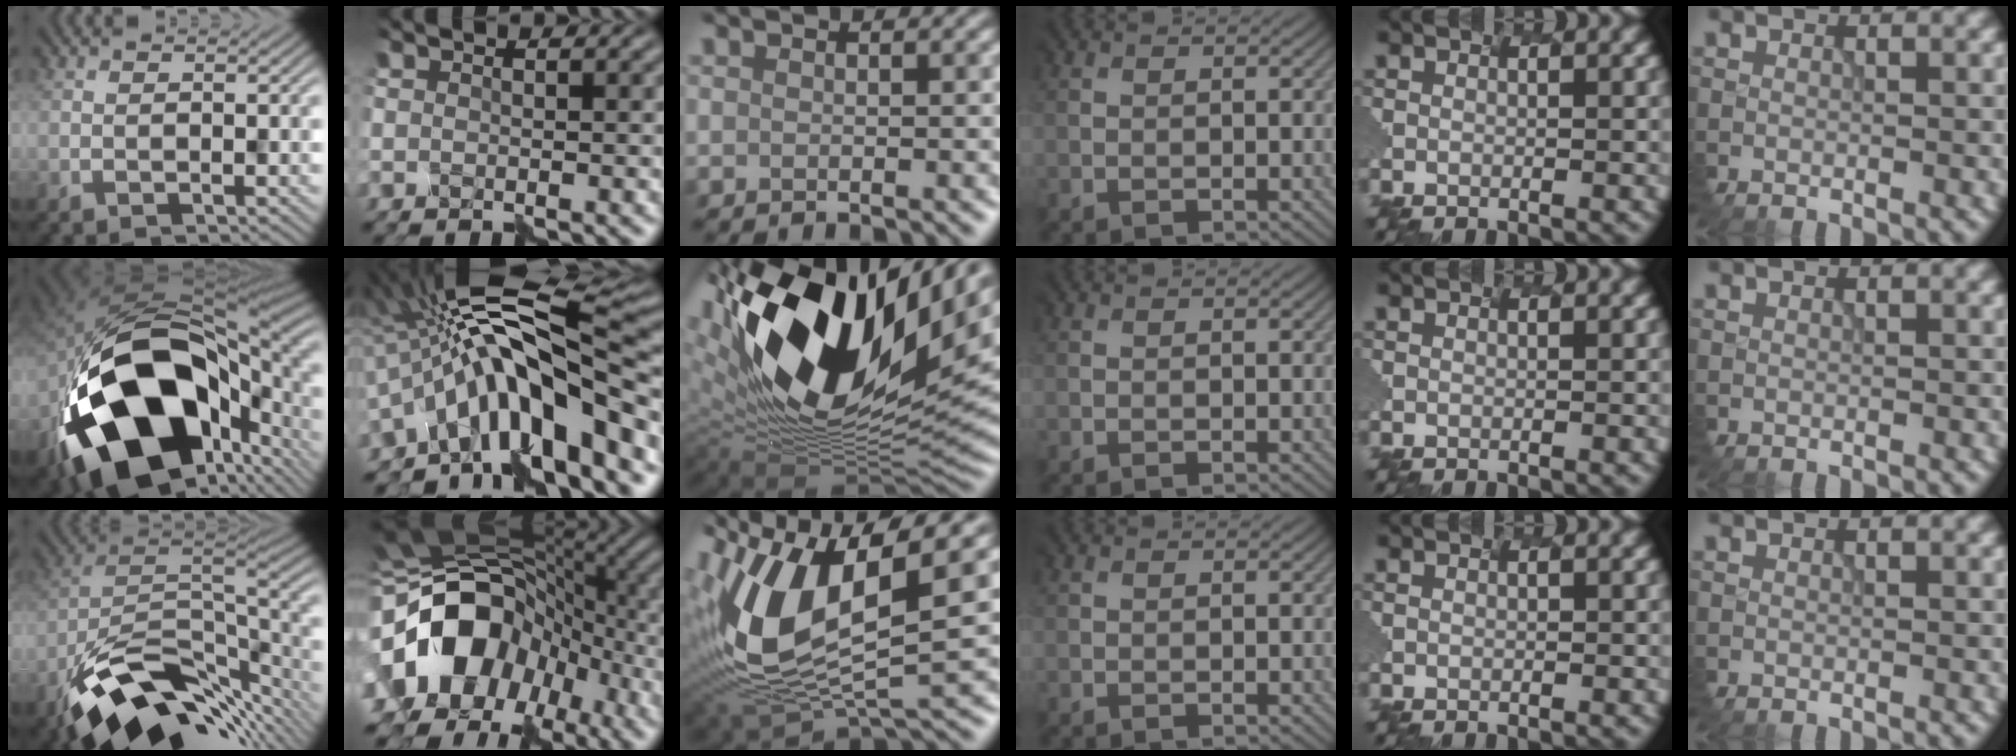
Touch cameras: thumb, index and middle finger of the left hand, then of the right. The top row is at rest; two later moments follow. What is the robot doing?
{"motion": "assemble", "object": "markers"}